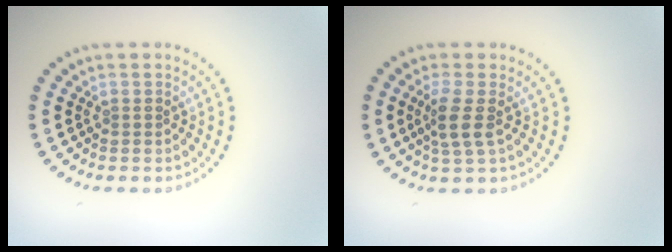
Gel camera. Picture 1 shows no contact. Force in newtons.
{"total": 2.4, "press": 1.9, "slide": 1.5}